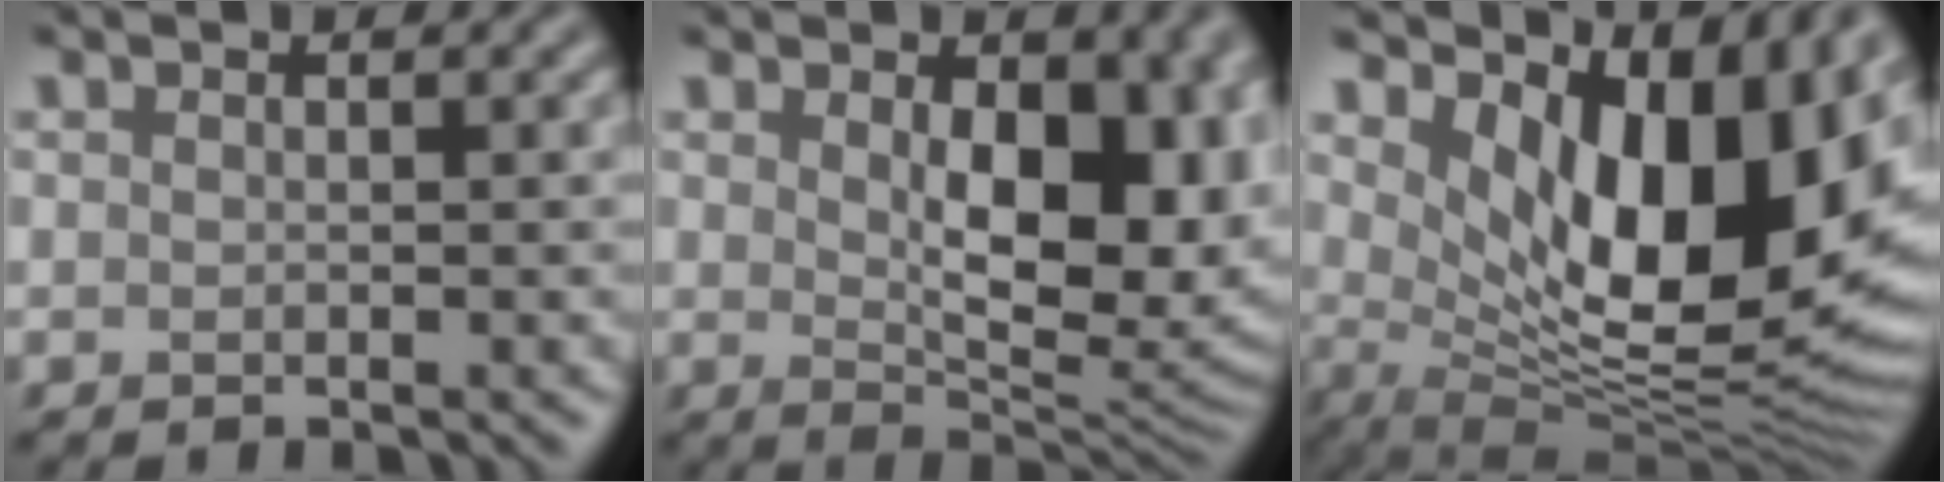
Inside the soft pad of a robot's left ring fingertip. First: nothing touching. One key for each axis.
{"total": 10.2, "fx": 1.3, "fy": 5.5, "fz": 8.5, "tx": -0.114, "ty": -0.010, "tz": 0.028}
{"total": 13.5, "fx": 3.2, "fy": 6.5, "fz": 11.4, "tx": -0.161, "ty": -0.024, "tz": 0.067}